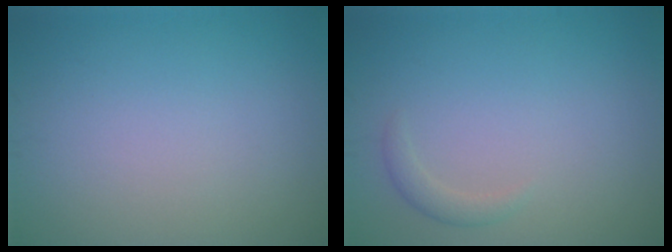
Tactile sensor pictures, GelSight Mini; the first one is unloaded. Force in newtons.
{"total": 1.2, "press": 1.2, "slide": 0.1}